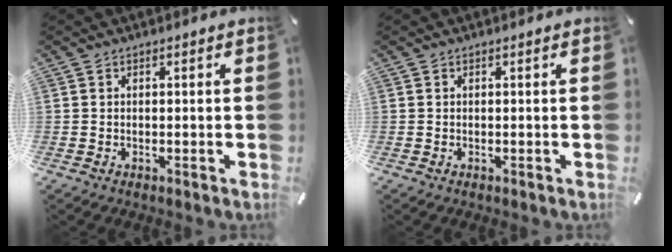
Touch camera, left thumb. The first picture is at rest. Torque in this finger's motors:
{"motor_torque": [-0.22, -0.17, 0.00, 0.11, -0.01]}